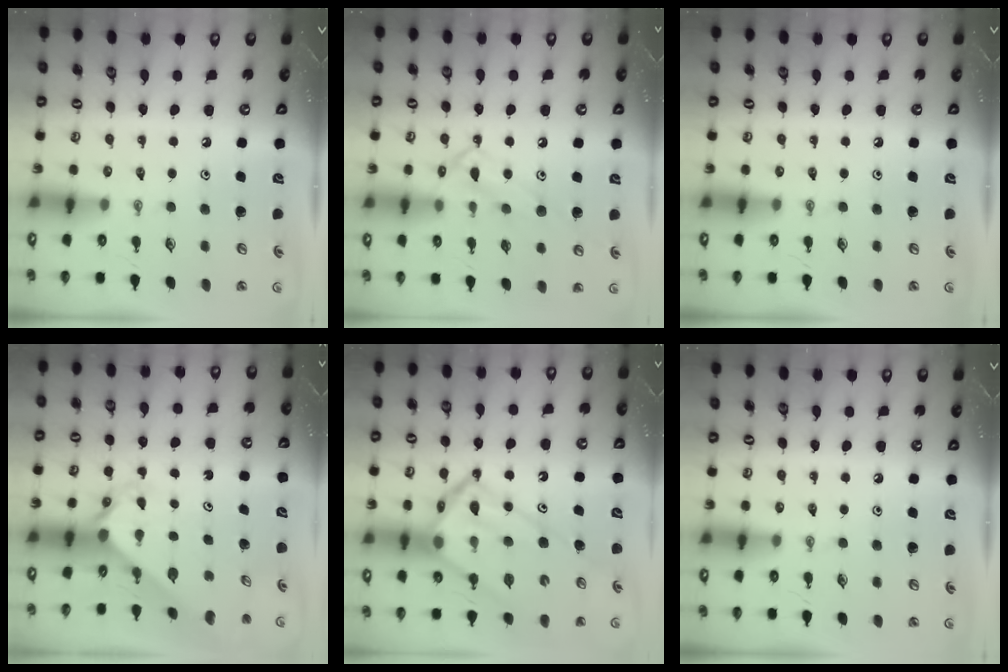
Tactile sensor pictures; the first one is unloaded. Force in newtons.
{"total": 12.2, "press": 12.2, "slide": 0.7}
{"total": 0.0}
{"total": 2.4, "press": 2.4, "slide": 0.2}
{"total": 20.0, "press": 19.9, "slide": 1.7}
{"total": 0.0}